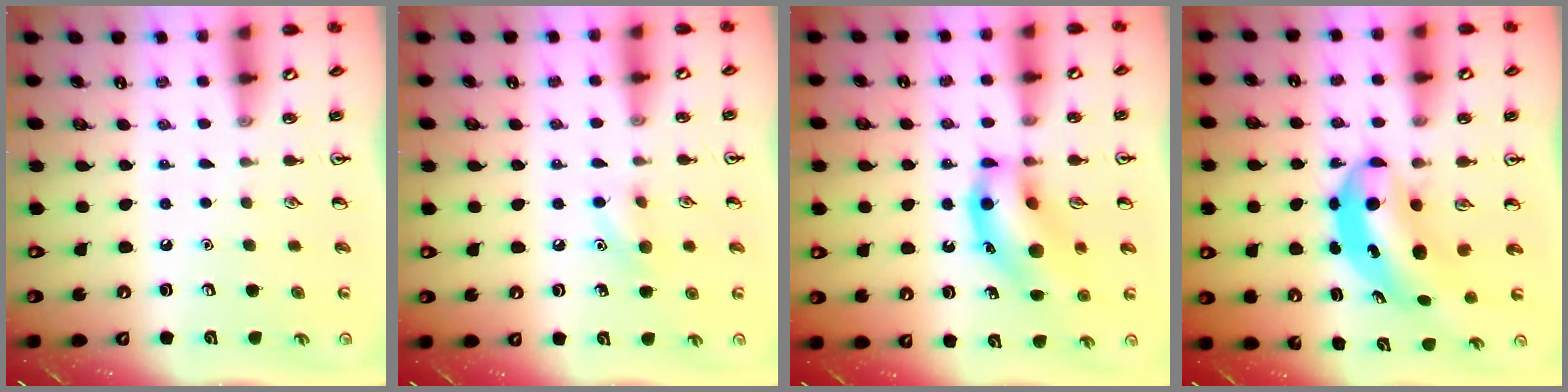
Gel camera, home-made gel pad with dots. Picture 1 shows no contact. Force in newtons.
{"total": 6.9, "press": 6.6, "slide": 2.0}
{"total": 14.9, "press": 14.7, "slide": 2.4}
{"total": 6.6, "press": 6.4, "slide": 1.8}